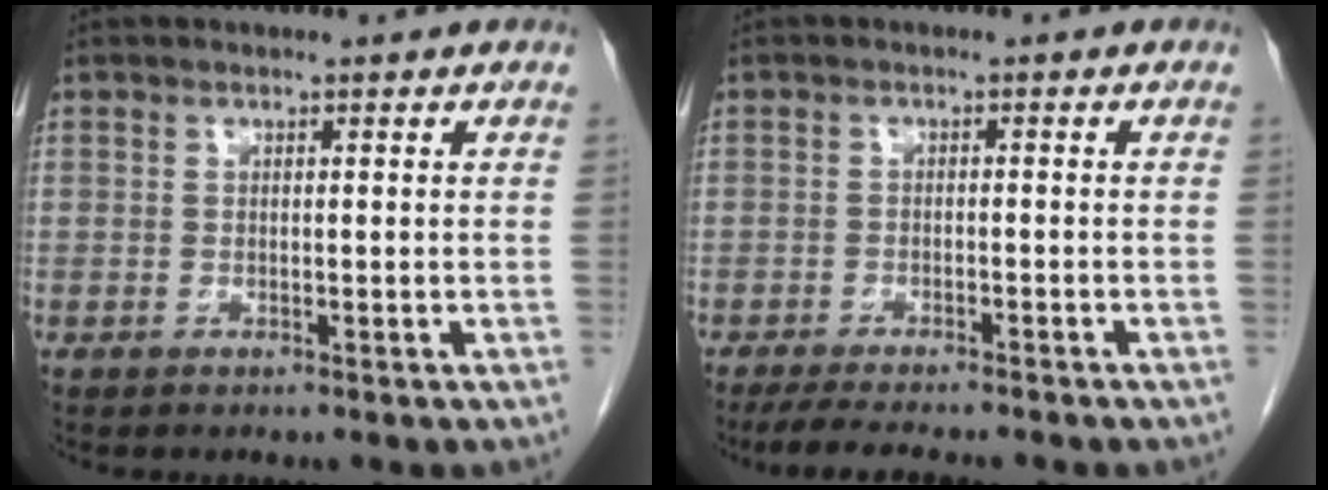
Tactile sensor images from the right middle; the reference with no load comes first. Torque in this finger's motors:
{"motor_torque": [0.54, -0.37, 0.08, 0.05]}